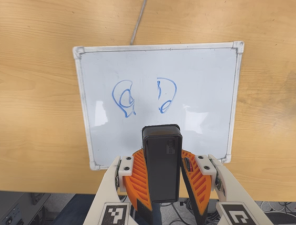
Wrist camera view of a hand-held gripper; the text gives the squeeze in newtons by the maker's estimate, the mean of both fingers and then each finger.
{"total": 8.3, "left": 9.1, "right": 7.6}